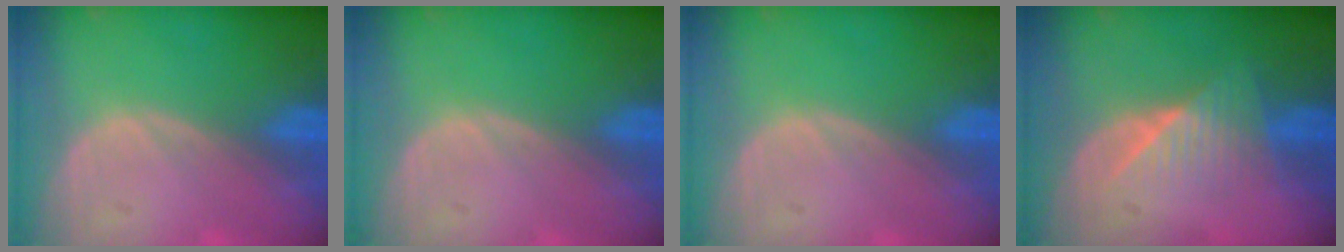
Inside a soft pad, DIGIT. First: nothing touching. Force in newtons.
{"total": 0.0}
{"total": 0.0}
{"total": 6.2, "press": 5.4, "slide": 3.0}